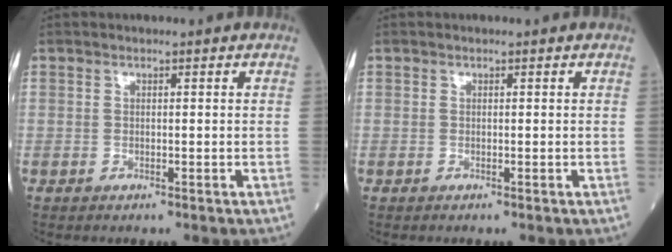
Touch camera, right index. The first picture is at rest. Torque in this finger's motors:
{"motor_torque": [-0.12, -0.06, -0.08, 0.00]}